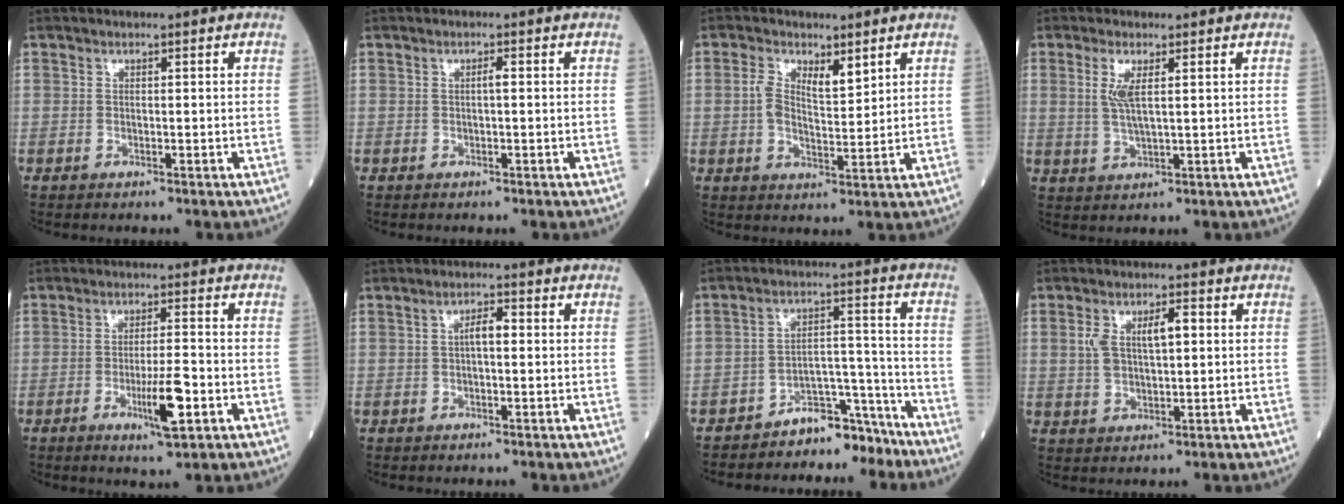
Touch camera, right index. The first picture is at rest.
{"total": 0.8, "force": [0.0, 0.1, 0.8], "torque": [-0.014, 0.001, -0.001]}
{"total": 5.2, "force": [2.3, 2.1, 4.2], "torque": [-0.078, 0.011, 0.043]}
{"total": 3.8, "force": [1.2, 0.5, 3.5], "torque": [-0.079, -0.004, 0.028]}
{"total": 6.8, "force": [-2.4, 0.6, 6.3], "torque": [-0.109, -0.009, -0.036]}
{"total": 2.6, "force": [0.1, 0.7, 2.5], "torque": [-0.040, 0.007, 0.000]}
{"total": 6.7, "force": [-5.8, 2.9, 1.4], "torque": [-0.008, 0.043, -0.093]}
{"total": 5.7, "force": [1.2, 2.2, 5.1], "torque": [-0.103, 0.016, 0.028]}